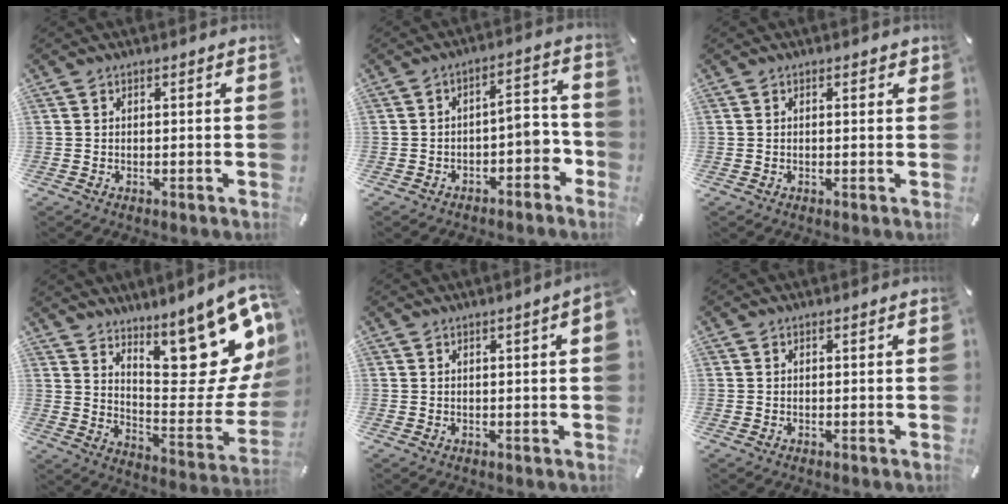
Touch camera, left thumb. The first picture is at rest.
{"total": 6.7, "force": [-2.6, 4.0, 4.7], "torque": [-0.055, 0.006, -0.051]}
{"total": 0.8, "force": [0.2, 0.3, 0.7], "torque": [-0.007, 0.000, 0.000]}
{"total": 20.5, "force": [13.7, 6.9, 13.6], "torque": [-0.158, -0.124, 0.224]}
{"total": 2.2, "force": [0.4, 0.0, 2.1], "torque": [-0.038, -0.002, 0.007]}
{"total": 0.0}